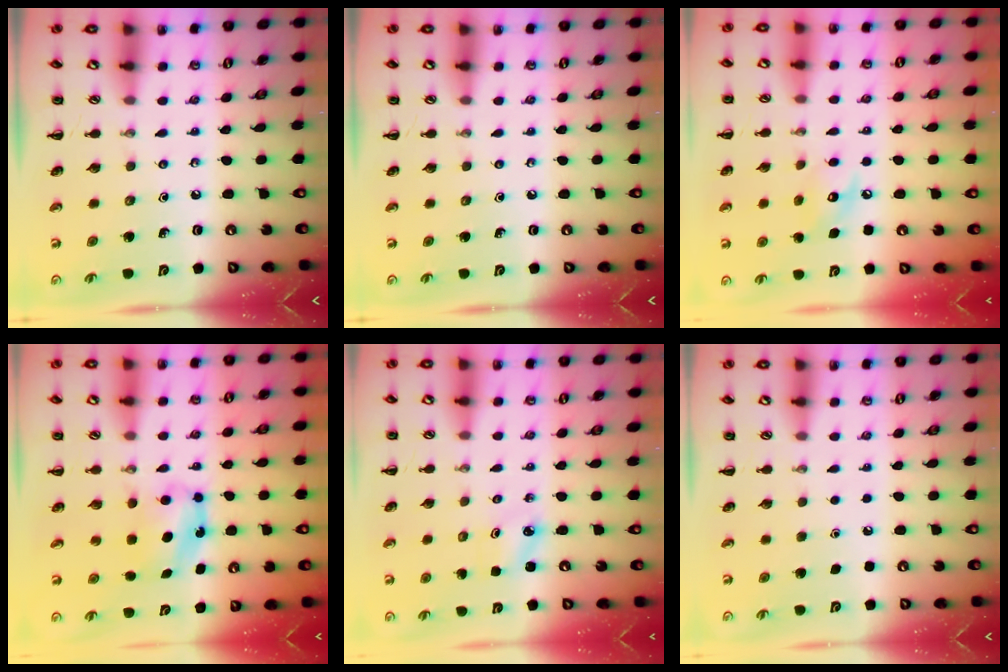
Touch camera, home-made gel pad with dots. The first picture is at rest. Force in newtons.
{"total": 0.0}
{"total": 7.0, "press": 7.0, "slide": 0.8}
{"total": 5.6, "press": 5.5, "slide": 0.9}
{"total": 1.7, "press": 1.7, "slide": 0.2}
{"total": 1.6, "press": 1.6, "slide": 0.1}